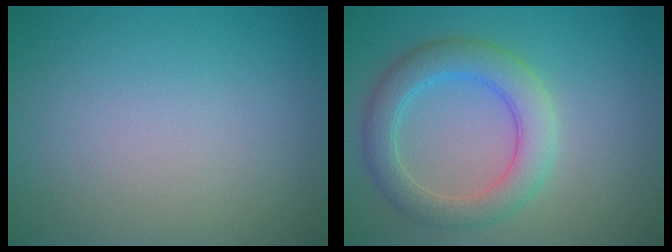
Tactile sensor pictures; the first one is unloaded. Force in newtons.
{"total": 4.5, "press": 4.5, "slide": 0.3}